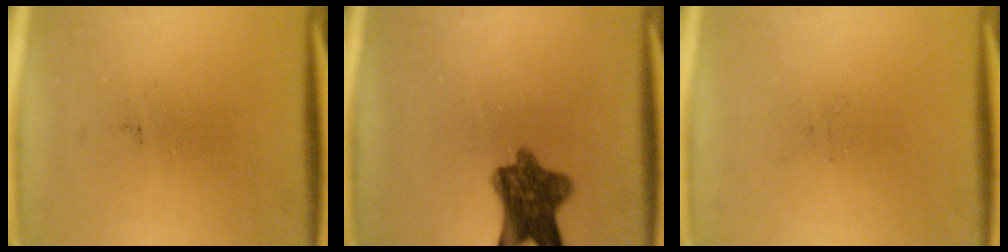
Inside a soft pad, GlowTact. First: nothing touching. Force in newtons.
{"total": 8.6}
{"total": 0.0}